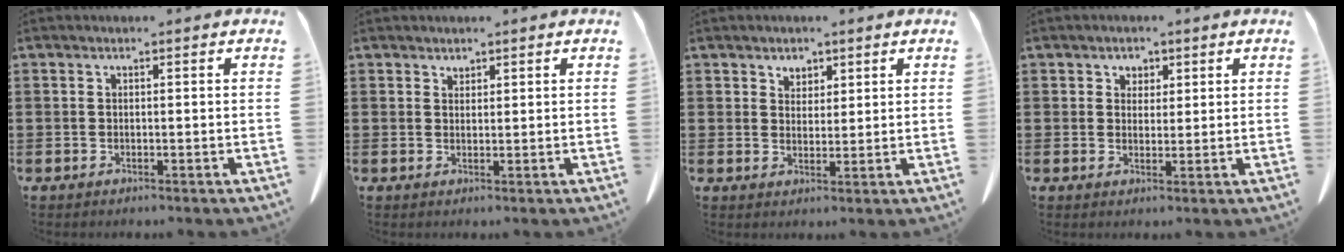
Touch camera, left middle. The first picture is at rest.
{"total": 1.3, "force": [1.2, 0.4, 0.1], "torque": [-0.004, 0.000, 0.024]}
{"total": 2.6, "force": [2.0, 1.6, 0.3], "torque": [-0.013, 0.007, 0.038]}
{"total": 2.1, "force": [1.4, 1.6, 0.2], "torque": [-0.004, 0.005, 0.024]}